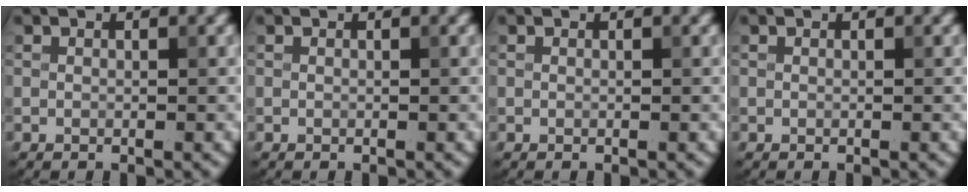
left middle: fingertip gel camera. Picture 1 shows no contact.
{"total": 0.0}
{"total": 0.0}
{"total": 0.0}